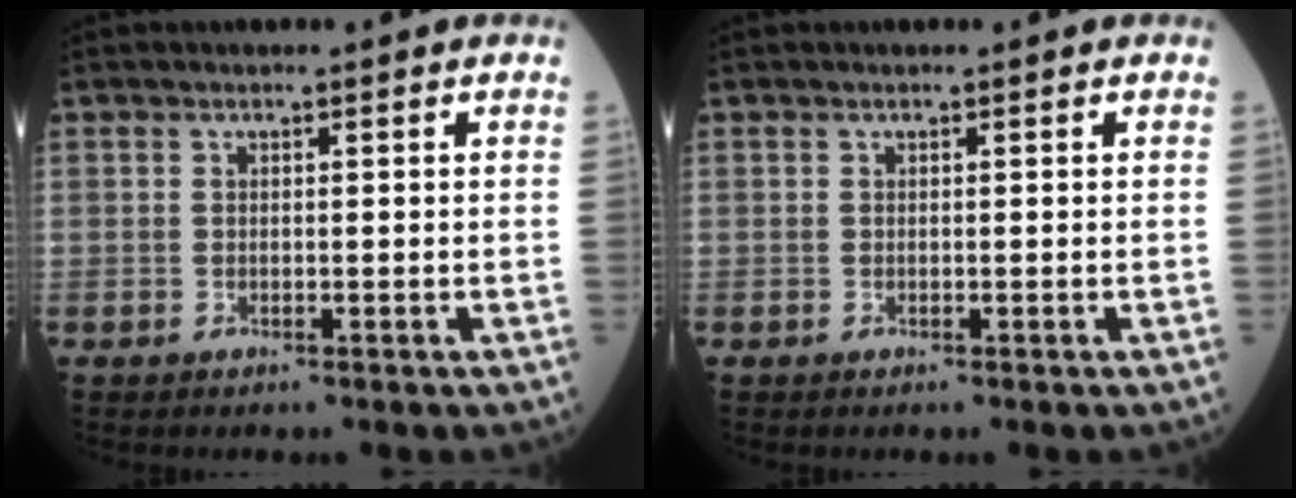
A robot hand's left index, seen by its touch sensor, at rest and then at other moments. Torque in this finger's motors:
{"motor_torque": [0.02, -0.02, 0.00, 0.00]}